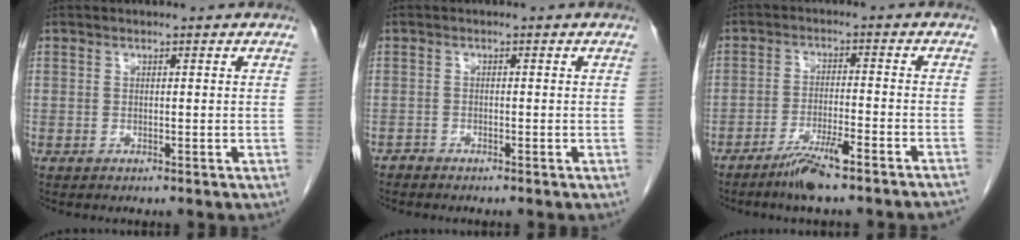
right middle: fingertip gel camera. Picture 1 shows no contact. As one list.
[{"total": 0.9, "force": [-0.8, 0.2, -0.2], "torque": [-0.001, -0.001, -0.020]}, {"total": 8.1, "force": [-6.3, 0.0, 5.0], "torque": [-0.072, -0.009, -0.107]}]